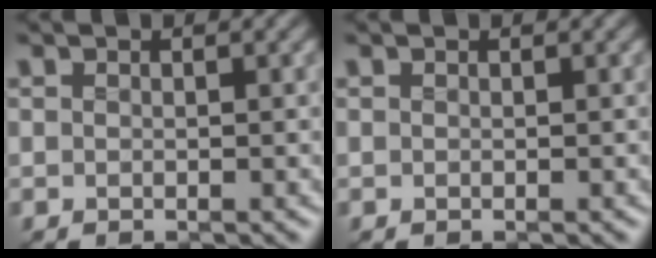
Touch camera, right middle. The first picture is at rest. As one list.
[{"total": 0.0}]